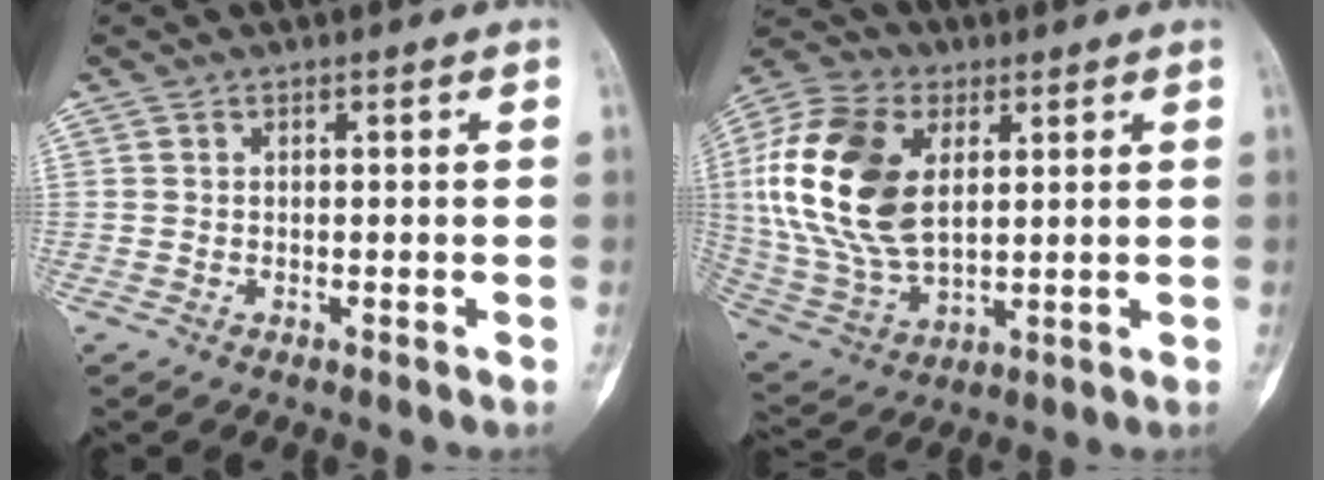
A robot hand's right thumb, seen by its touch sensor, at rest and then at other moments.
{"total": 21.2, "force": [4.5, 13.0, 16.2], "torque": [-0.325, -0.012, 0.083]}